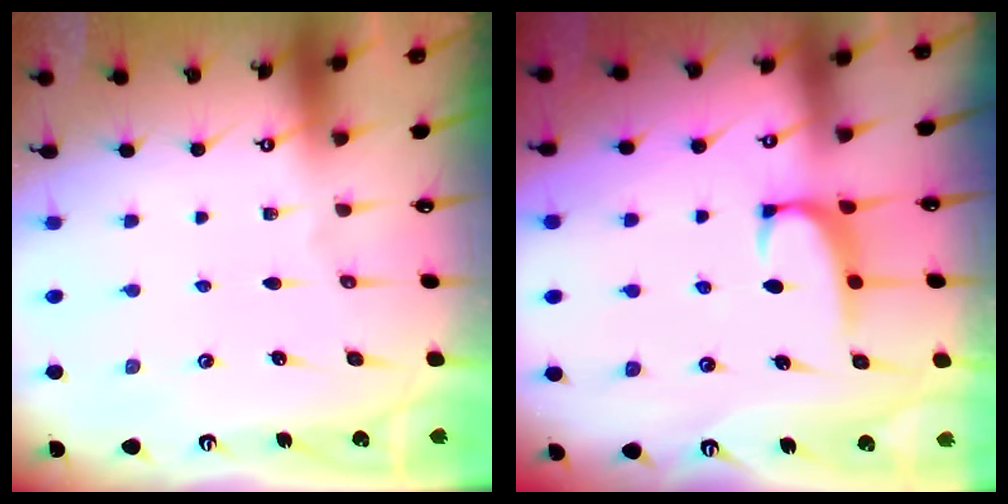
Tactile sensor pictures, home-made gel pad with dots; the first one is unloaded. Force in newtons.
{"total": 1.5, "press": 1.2, "slide": 0.8}